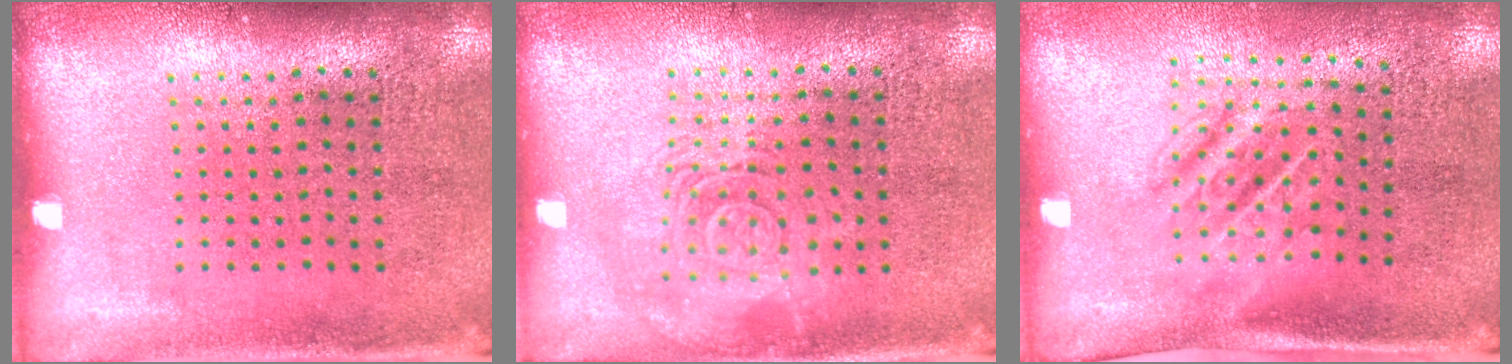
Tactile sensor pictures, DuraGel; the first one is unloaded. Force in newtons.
{"total": 2.6, "press": 2.6, "slide": 0.4}
{"total": 1.7, "press": 1.3, "slide": 1.1}